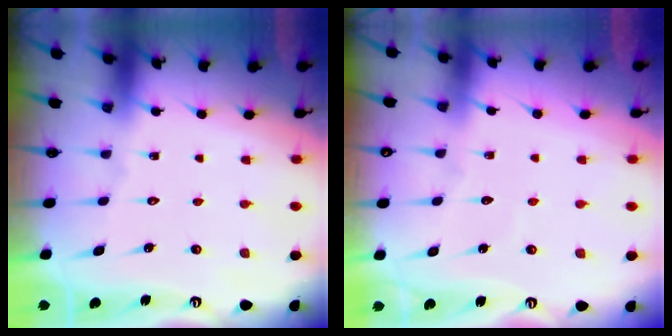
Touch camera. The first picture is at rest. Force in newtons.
{"total": 2.3, "press": 2.2, "slide": 0.3}